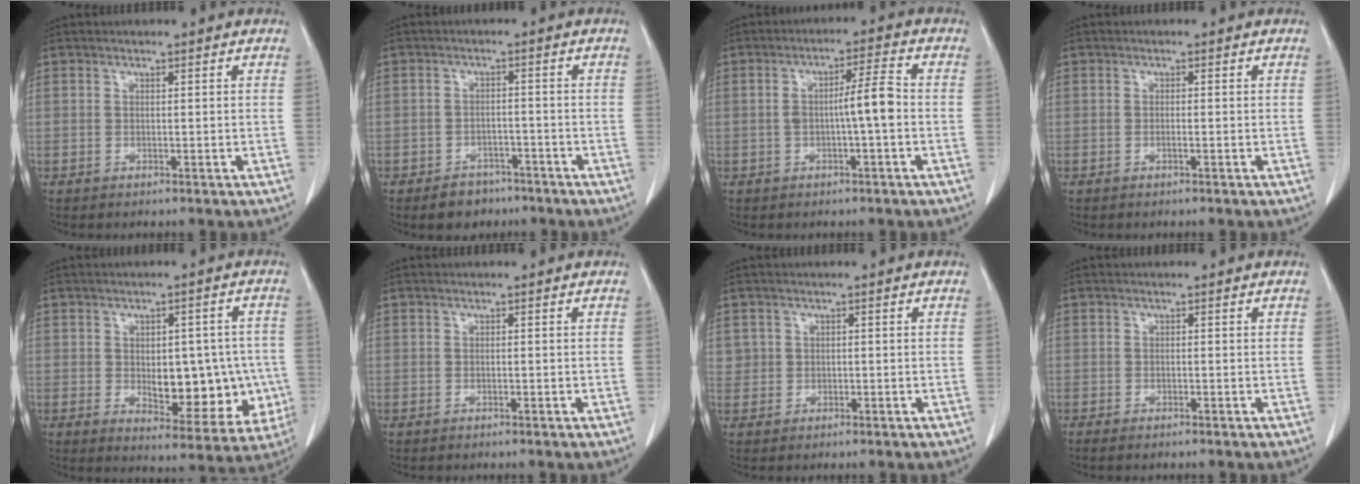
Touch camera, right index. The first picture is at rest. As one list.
[{"total": 4.4, "force": [-3.2, 2.9, 1.0], "torque": [-0.015, 0.007, -0.043]}, {"total": 5.3, "force": [-0.8, 0.1, 5.2], "torque": [-0.086, 0.015, -0.011]}, {"total": 0.5, "force": [-0.3, -0.1, 0.4], "torque": [-0.009, 0.001, -0.005]}, {"total": 12.1, "force": [-1.4, 6.2, 10.2], "torque": [-0.120, 0.010, 0.002]}, {"total": 0.0}, {"total": 1.4, "force": [0.2, 1.4, 0.0], "torque": [0.013, 0.006, 0.001]}, {"total": 0.9, "force": [-0.7, 0.2, 0.5], "torque": [-0.009, -0.002, -0.011]}]